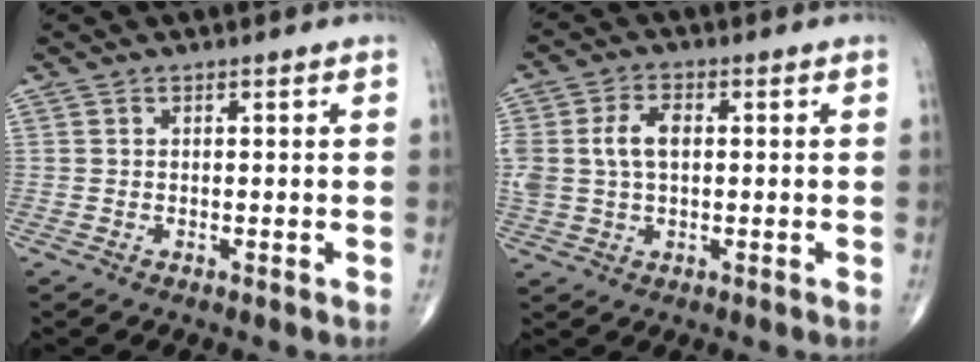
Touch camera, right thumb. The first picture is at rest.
{"total": 7.1, "force": [1.0, 4.3, 5.5], "torque": [-0.122, 0.015, 0.022]}